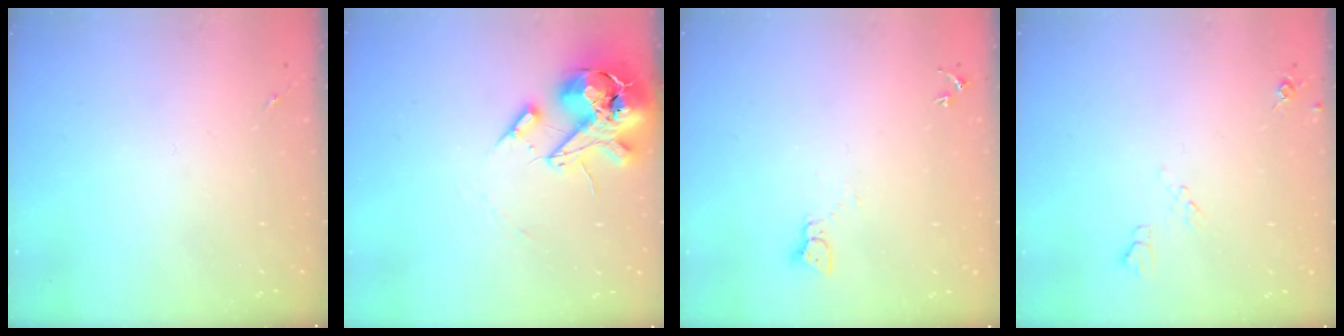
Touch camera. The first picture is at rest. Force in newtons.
{"total": 16.2, "press": 16.0, "slide": 2.7}
{"total": 3.1, "press": 3.1, "slide": 0.1}
{"total": 6.2, "press": 6.2, "slide": 1.0}